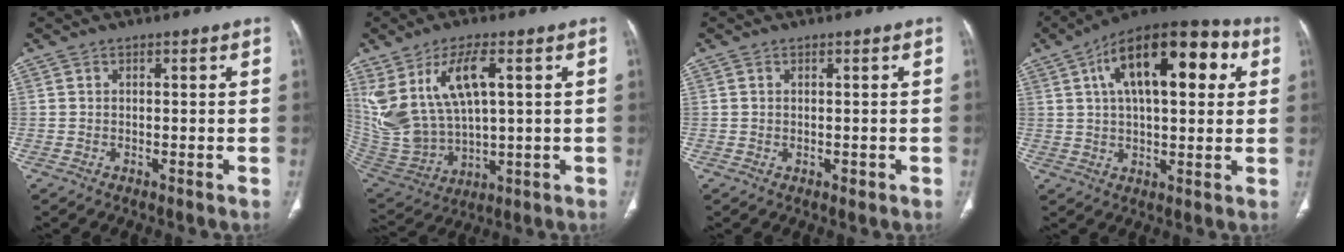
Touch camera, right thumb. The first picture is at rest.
{"total": 16.7, "force": [5.6, 7.8, 13.7], "torque": [-0.282, -0.016, 0.133]}
{"total": 0.8, "force": [-0.1, 0.6, 0.5], "torque": [-0.006, -0.001, 0.001]}
{"total": 20.8, "force": [6.4, 9.3, 17.4], "torque": [-0.249, 0.021, 0.092]}